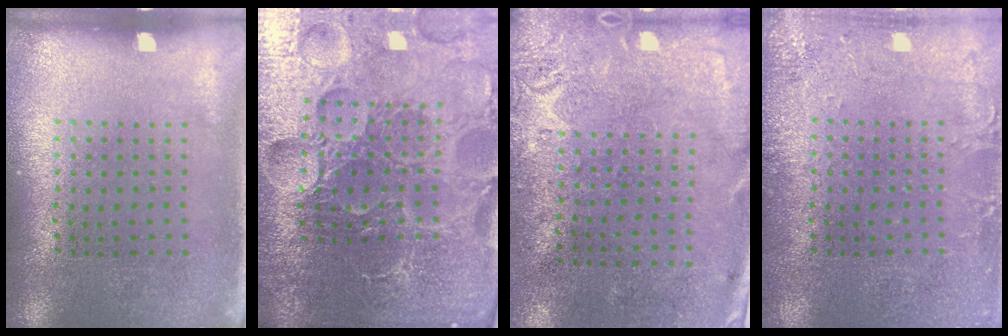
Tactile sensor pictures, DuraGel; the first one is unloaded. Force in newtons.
{"total": 5.8, "press": 5.4, "slide": 2.3}
{"total": 2.8, "press": 2.2, "slide": 1.8}
{"total": 2.1, "press": 2.1, "slide": 0.1}